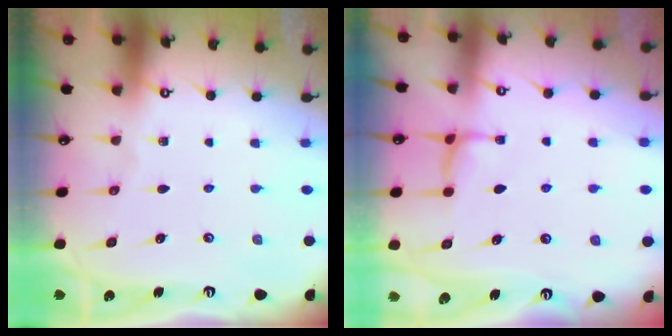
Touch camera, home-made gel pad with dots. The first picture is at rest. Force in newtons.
{"total": 1.6, "press": 1.4, "slide": 0.7}